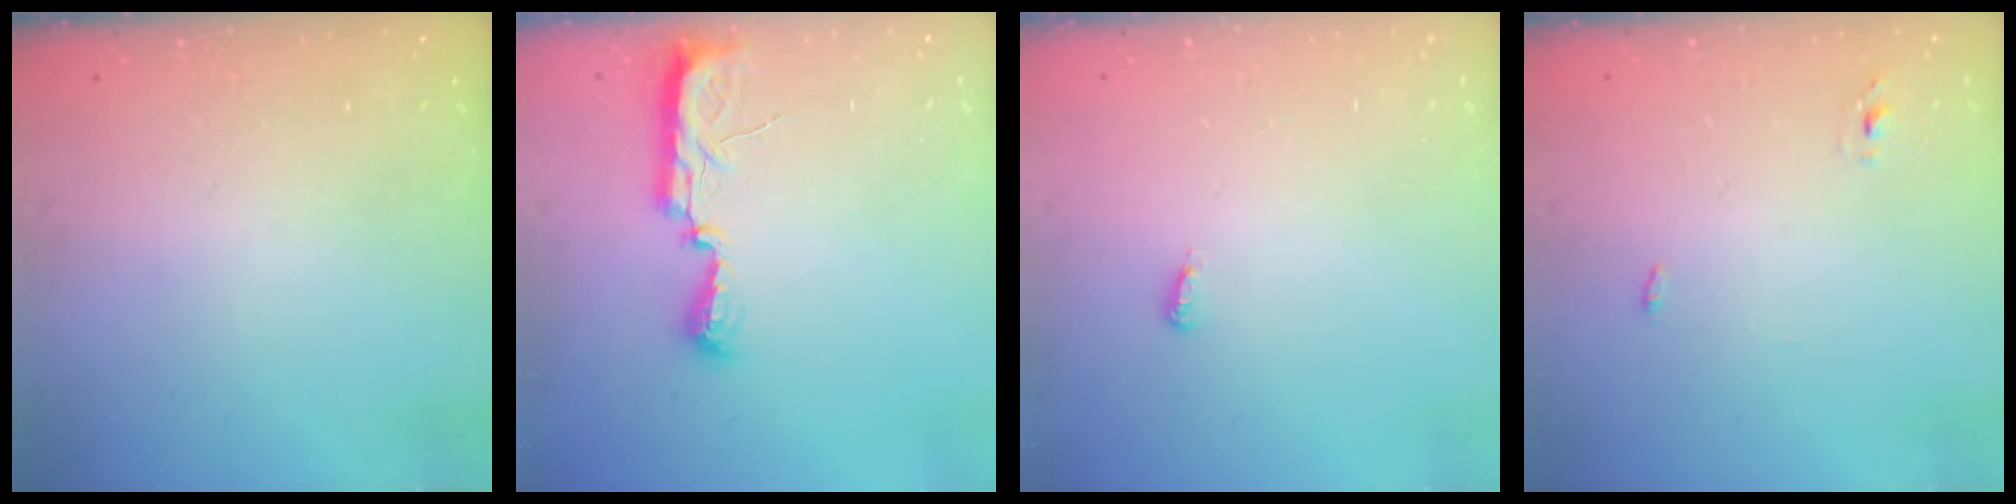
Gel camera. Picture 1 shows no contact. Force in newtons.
{"total": 7.7, "press": 7.7, "slide": 0.6}
{"total": 3.7, "press": 3.7, "slide": 0.2}
{"total": 2.7, "press": 2.6, "slide": 0.8}